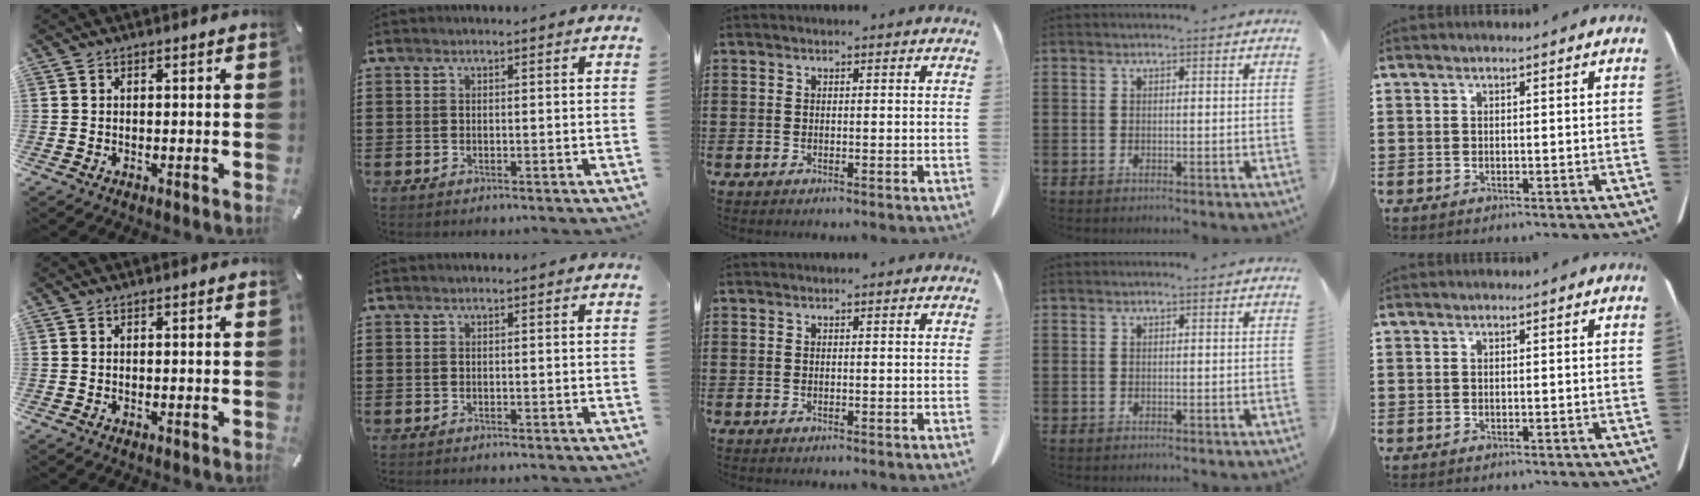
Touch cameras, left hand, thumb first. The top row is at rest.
{}